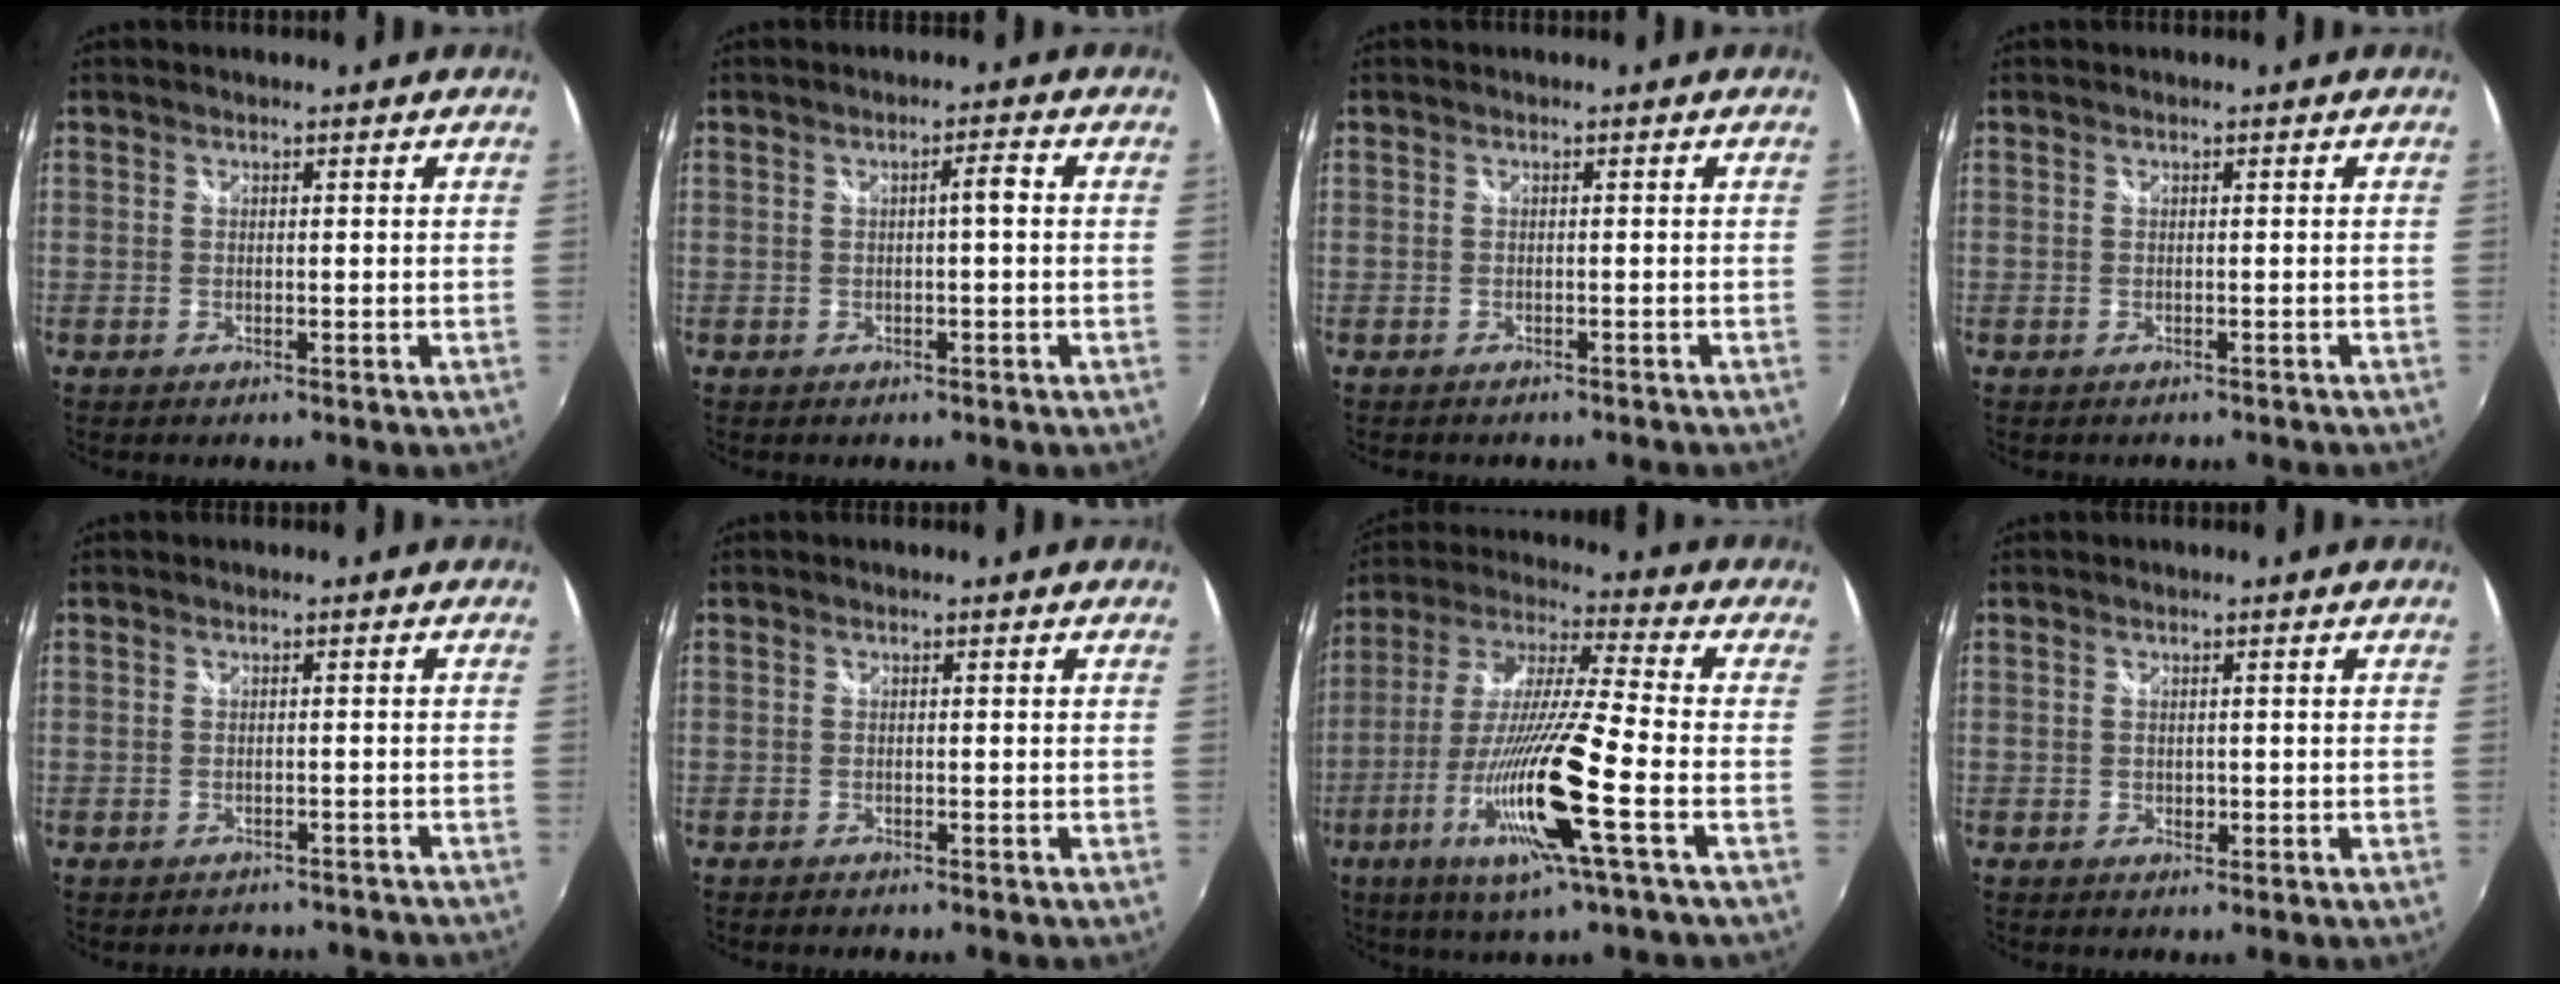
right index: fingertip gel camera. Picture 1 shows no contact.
{"total": 2.2, "force": [0.0, 0.3, 2.2], "torque": [-0.034, 0.007, -0.001]}
{"total": 1.5, "force": [-1.2, 0.8, 0.3], "torque": [-0.012, -0.004, -0.016]}
{"total": 1.4, "force": [-1.2, 0.5, 0.5], "torque": [-0.014, -0.006, -0.013]}
{"total": 7.8, "force": [-7.0, 2.9, 2.0], "torque": [-0.036, 0.002, -0.077]}
{"total": 1.2, "force": [-1.1, 0.3, 0.3], "torque": [-0.012, -0.007, -0.020]}
{"total": 19.4, "force": [-7.9, 0.6, 17.7], "torque": [-0.344, -0.036, -0.149]}
{"total": 1.2, "force": [0.0, 1.0, 0.7], "torque": [-0.010, 0.000, 0.000]}